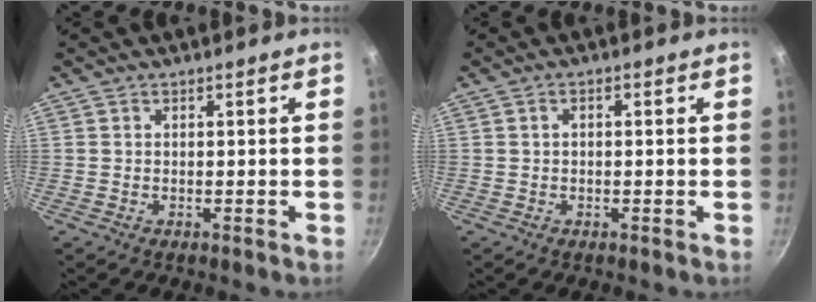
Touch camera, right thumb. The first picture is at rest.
{"total": 1.1, "force": [0.0, 0.7, 0.9], "torque": [-0.019, 0.009, 0.000]}